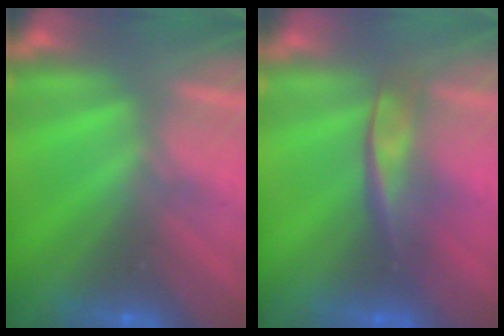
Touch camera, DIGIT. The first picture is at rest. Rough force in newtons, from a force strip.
{"total": 2.3}